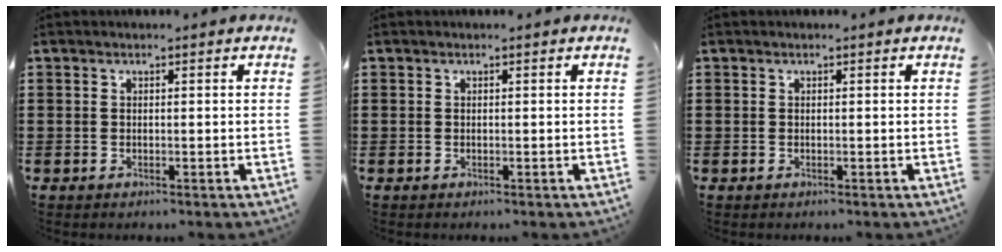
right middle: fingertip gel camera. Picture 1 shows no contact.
{"total": 0.0}
{"total": 0.0}